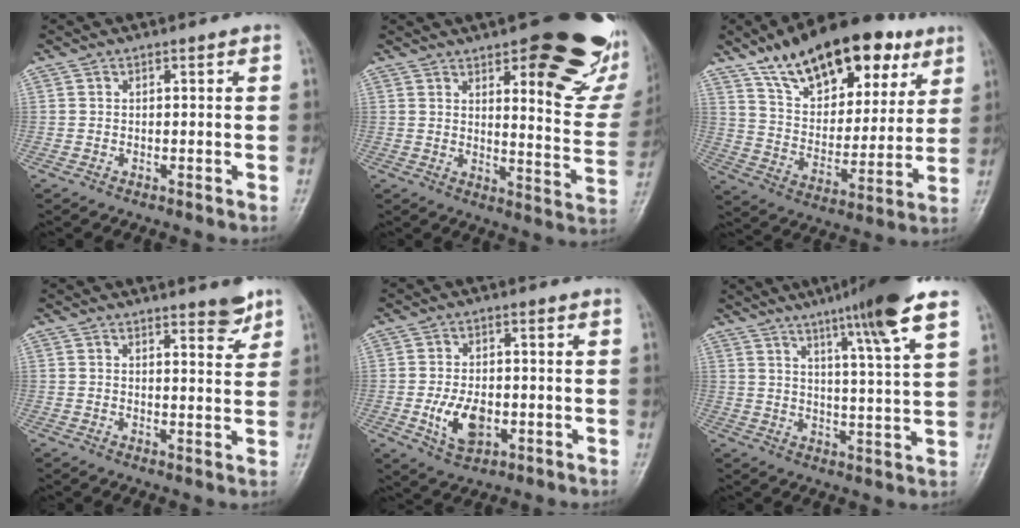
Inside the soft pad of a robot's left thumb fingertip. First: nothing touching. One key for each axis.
{"total": 24.8, "fx": 13.9, "fy": 8.0, "fz": 18.9, "tx": -0.196, "ty": -0.068, "tz": 0.172}
{"total": 24.1, "fx": 14.5, "fy": 11.9, "fz": 15.0, "tx": -0.199, "ty": -0.034, "tz": 0.241}
{"total": 4.3, "fx": 3.3, "fy": 1.1, "fz": 2.6, "tx": -0.022, "ty": -0.025, "tz": 0.042}
{"total": 7.6, "fx": -1.8, "fy": 4.6, "fz": 5.8, "tx": -0.097, "ty": -0.002, "tz": -0.027}
{"total": 13.9, "fx": 8.9, "fy": -0.1, "fz": 10.7, "tx": -0.163, "ty": -0.035, "tz": 0.128}